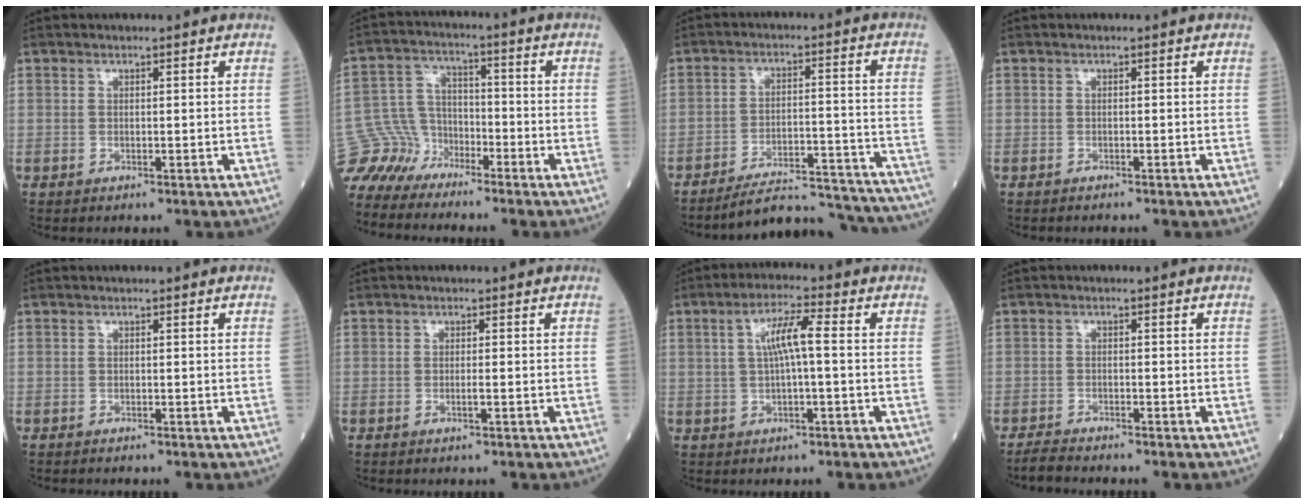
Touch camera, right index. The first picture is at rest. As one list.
[{"total": 8.9, "force": [-7.8, 4.2, 0.4], "torque": [-0.036, 0.018, -0.157]}, {"total": 21.3, "force": [-20.3, 3.3, 5.6], "torque": [-0.051, 0.016, -0.274]}, {"total": 1.7, "force": [-1.4, 0.7, 0.6], "torque": [-0.020, -0.004, -0.017]}, {"total": 1.6, "force": [-1.2, 0.7, 0.7], "torque": [-0.020, -0.004, -0.015]}, {"total": 1.2, "force": [-0.5, 0.3, 1.1], "torque": [-0.026, -0.001, -0.009]}, {"total": 6.1, "force": [0.7, 1.1, 6.0], "torque": [-0.118, 0.018, 0.015]}, {"total": 4.3, "force": [-3.9, 0.8, 1.5], "torque": [-0.037, -0.014, -0.068]}]